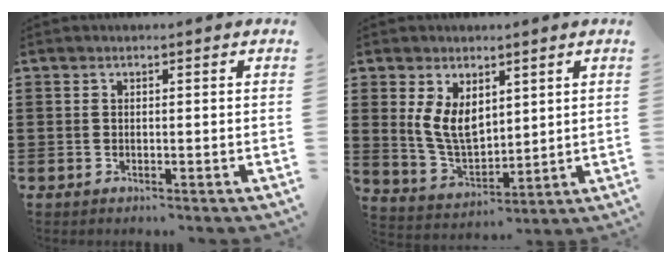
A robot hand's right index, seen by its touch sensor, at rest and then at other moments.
{"total": 7.1, "force": [2.7, 4.4, 4.9], "torque": [-0.119, -0.003, 0.049]}